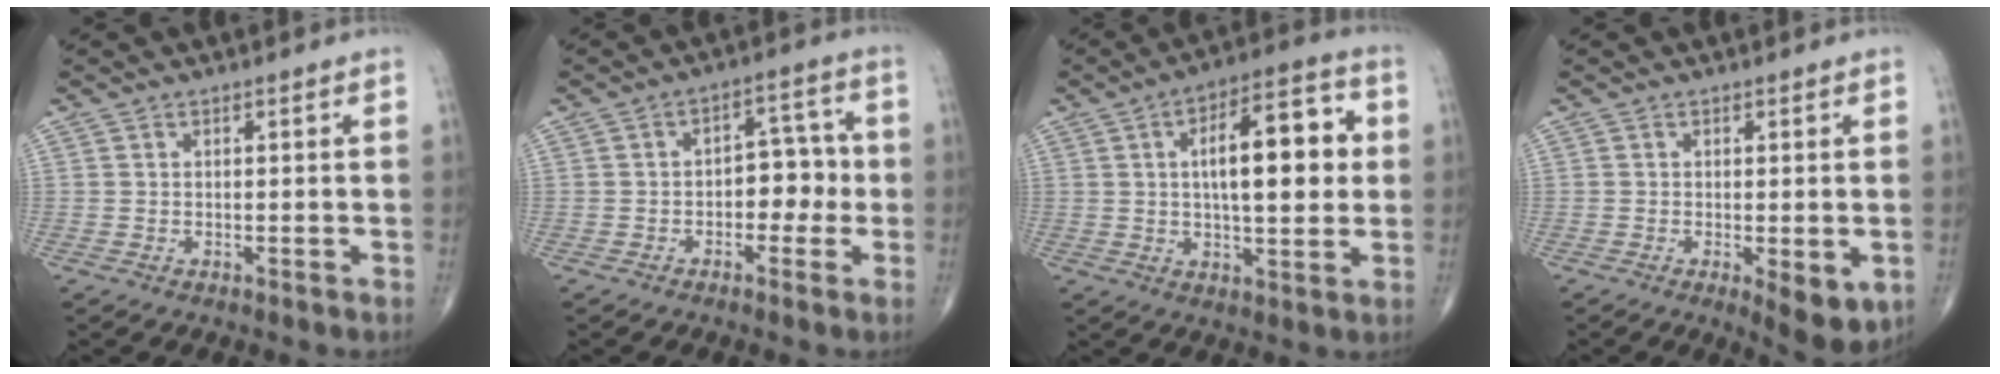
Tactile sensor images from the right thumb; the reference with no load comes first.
{"total": 6.8, "force": [-1.2, 4.5, 5.0], "torque": [-0.035, 0.029, -0.027]}
{"total": 16.6, "force": [2.5, 6.5, 15.0], "torque": [-0.198, 0.015, 0.033]}
{"total": 4.7, "force": [-1.1, 1.6, 4.2], "torque": [-0.060, -0.014, -0.014]}